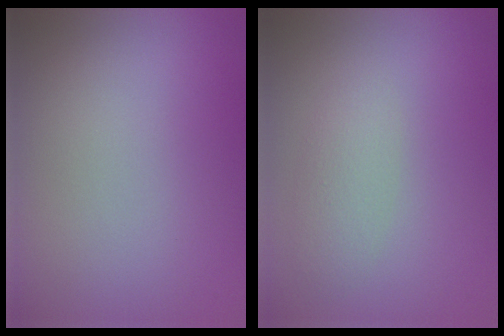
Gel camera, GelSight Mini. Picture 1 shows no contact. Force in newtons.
{"total": 2.0, "press": 2.0, "slide": 0.0}